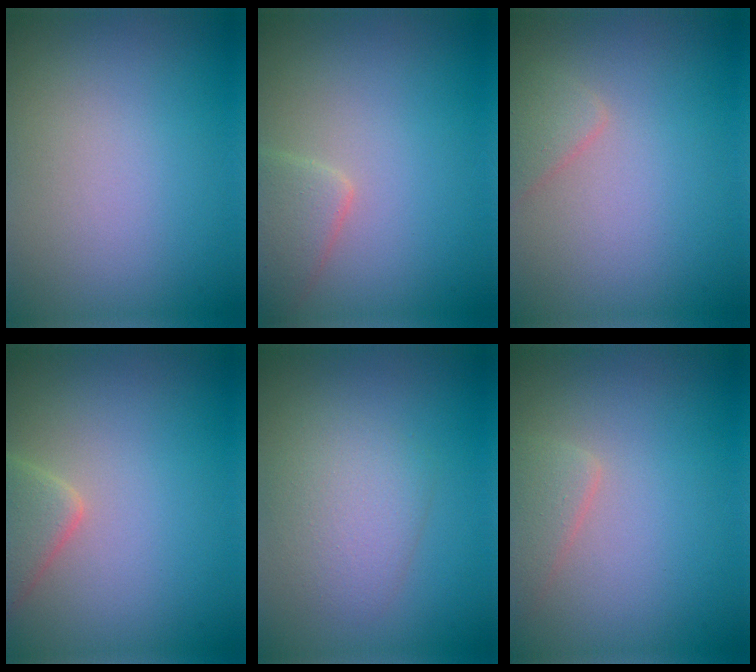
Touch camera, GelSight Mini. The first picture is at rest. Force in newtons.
{"total": 2.4, "press": 2.4, "slide": 0.1}
{"total": 1.2, "press": 1.2, "slide": 0.0}
{"total": 2.8, "press": 2.8, "slide": 0.2}
{"total": 3.1, "press": 3.1, "slide": 0.0}
{"total": 1.7, "press": 1.7, "slide": 0.2}